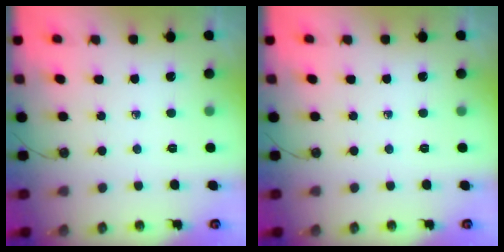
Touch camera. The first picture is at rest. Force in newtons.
{"total": 0.0}